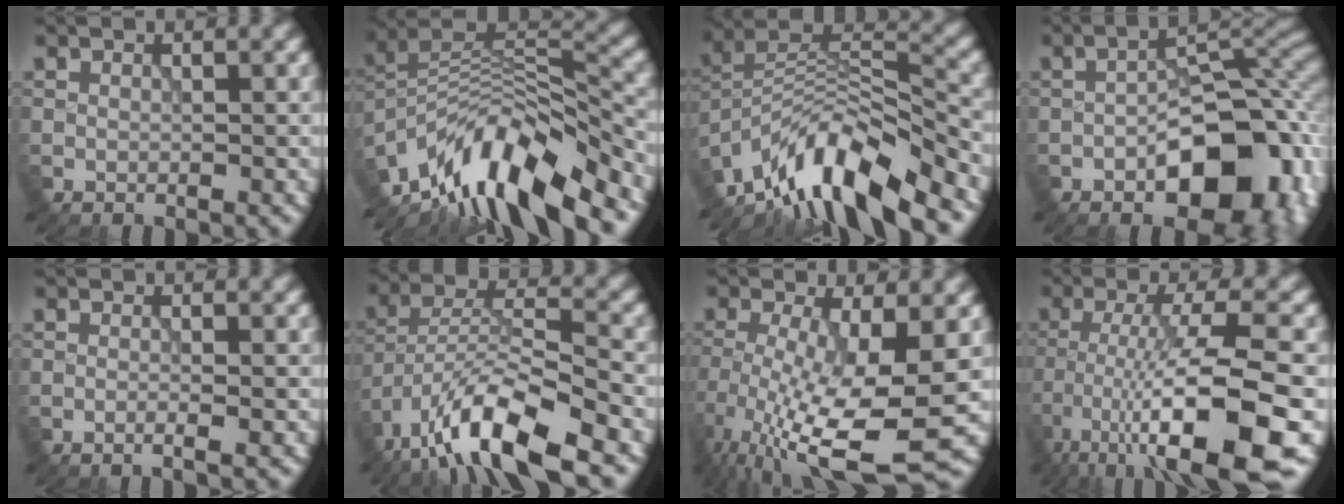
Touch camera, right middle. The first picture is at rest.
{"total": 11.9, "force": [-8.5, 3.9, 7.4], "torque": [-0.128, 0.018, -0.159]}
{"total": 10.8, "force": [-8.1, 3.0, 6.5], "torque": [-0.105, 0.015, -0.157]}
{"total": 12.3, "force": [-3.9, 6.8, 9.5], "torque": [-0.114, -0.005, -0.058]}
{"total": 1.0, "force": [-0.6, 0.0, 0.9], "torque": [-0.010, 0.003, -0.015]}
{"total": 11.2, "force": [-7.6, 3.3, 7.5], "torque": [-0.131, 0.008, -0.150]}
{"total": 10.6, "force": [-4.3, 2.5, 9.3], "torque": [-0.189, -0.026, -0.067]}
{"total": 11.5, "force": [-6.1, 2.3, 9.4], "torque": [-0.158, 0.006, -0.100]}